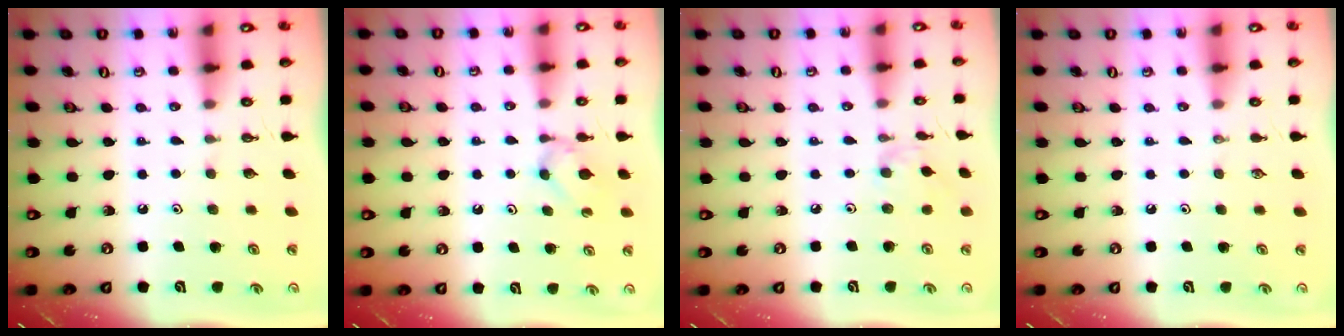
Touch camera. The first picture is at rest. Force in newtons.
{"total": 3.0, "press": 2.9, "slide": 0.7}
{"total": 2.8, "press": 2.7, "slide": 0.6}
{"total": 0.0}